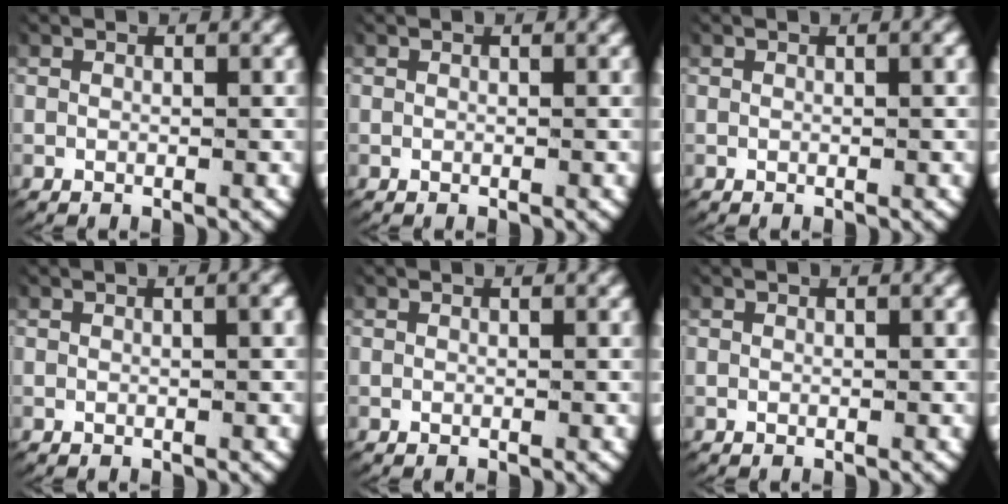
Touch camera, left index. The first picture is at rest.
{"total": 0.0}
{"total": 0.6, "force": [0.3, -0.2, 0.5], "torque": [-0.007, 0.004, 0.005]}
{"total": 0.9, "force": [0.4, -0.1, 0.8], "torque": [-0.011, 0.007, 0.006]}
{"total": 0.0}
{"total": 0.0}